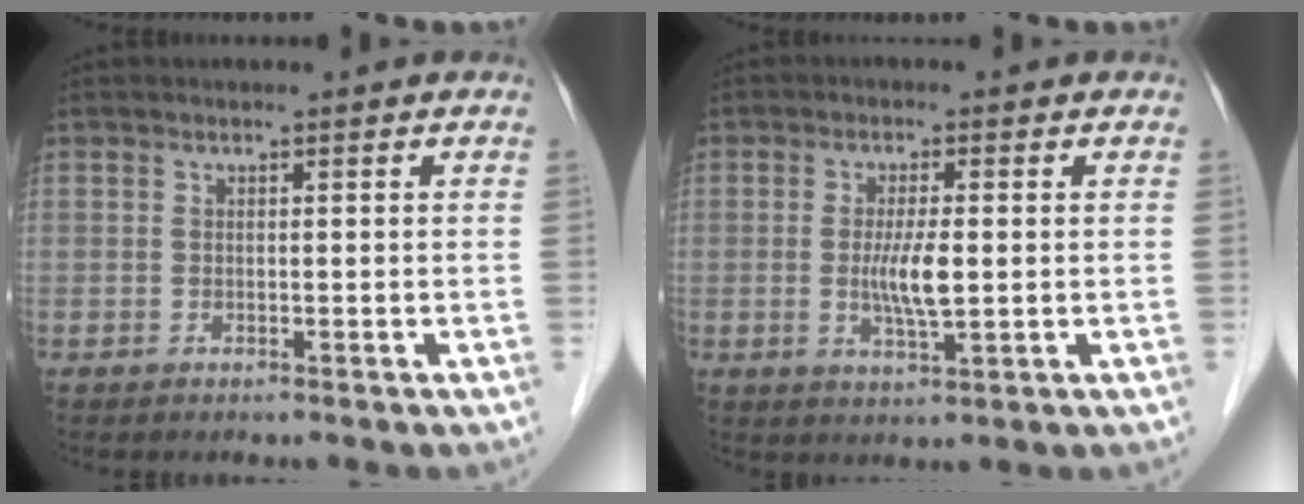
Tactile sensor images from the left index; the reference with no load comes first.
{"total": 5.0, "force": [-0.2, 0.8, 4.9], "torque": [-0.099, -0.010, -0.003]}